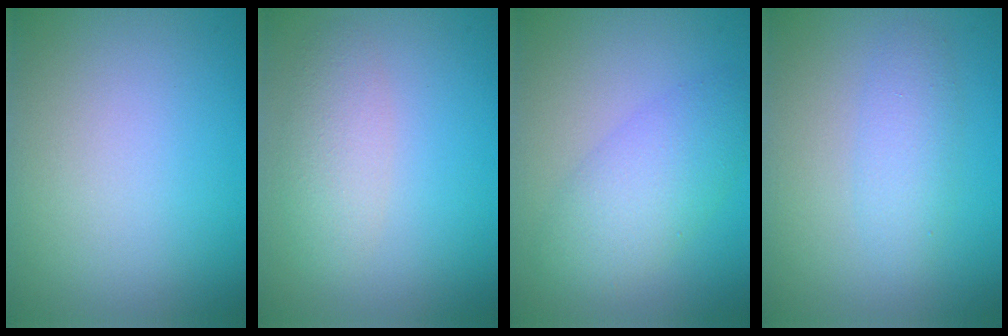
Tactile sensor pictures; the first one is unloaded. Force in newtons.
{"total": 2.4, "press": 2.4, "slide": 0.2}
{"total": 4.5, "press": 4.5, "slide": 0.1}
{"total": 2.3, "press": 2.3, "slide": 0.1}